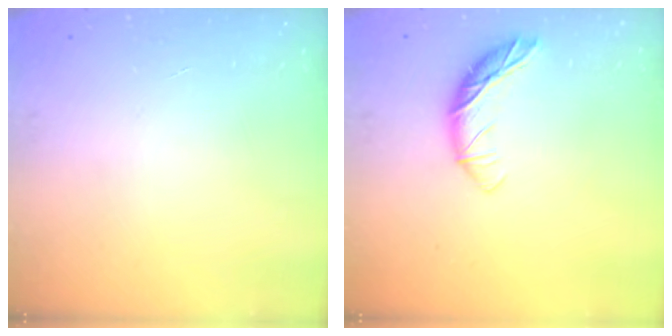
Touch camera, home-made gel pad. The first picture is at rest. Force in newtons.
{"total": 10.5, "press": 10.5, "slide": 0.3}